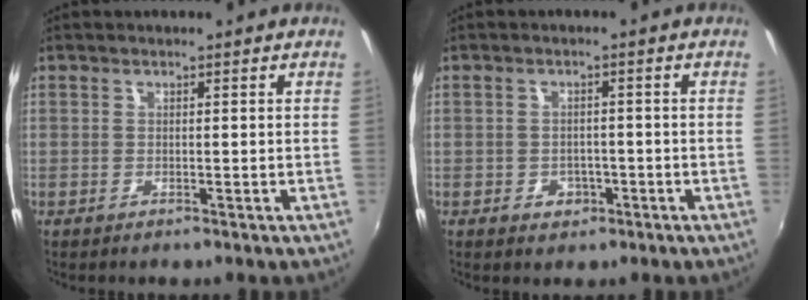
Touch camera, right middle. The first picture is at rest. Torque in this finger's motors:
{"motor_torque": [0.47, -0.33, 0.01, 0.00]}